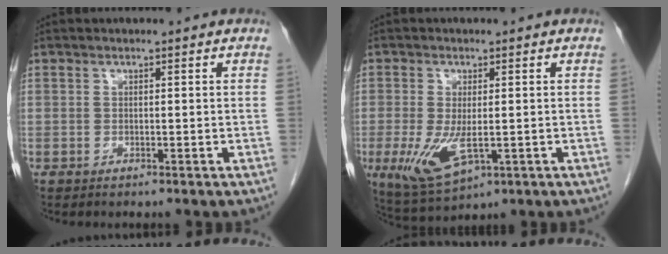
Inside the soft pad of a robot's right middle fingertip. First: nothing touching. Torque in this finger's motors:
{"motor_torque": [1.24, -0.83, 0.55, 0.18]}